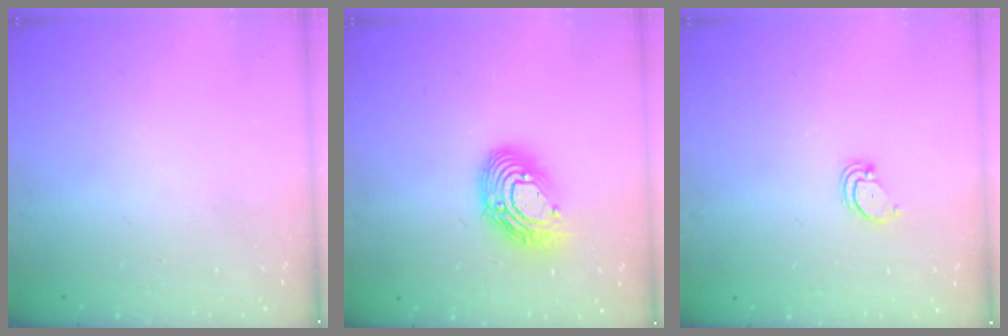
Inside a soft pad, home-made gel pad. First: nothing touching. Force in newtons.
{"total": 13.7, "press": 13.7, "slide": 1.2}
{"total": 2.0, "press": 2.0, "slide": 0.2}